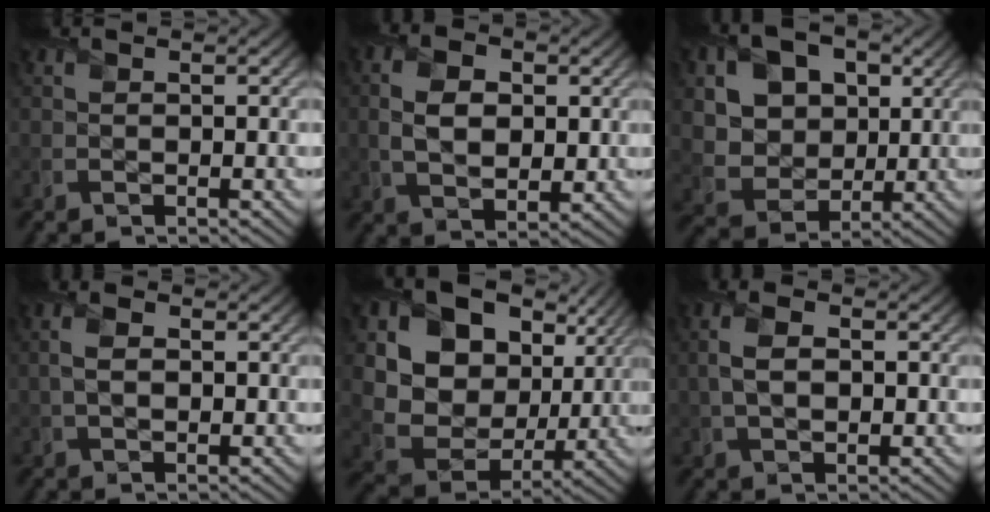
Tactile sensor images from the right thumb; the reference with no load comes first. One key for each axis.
{"total": 6.5, "fx": 0.6, "fy": 4.3, "fz": 4.8, "tx": -0.106, "ty": -0.005, "tz": 0.013}
{"total": 10.5, "fx": 3.6, "fy": 8.3, "fz": 5.3, "tx": -0.143, "ty": 0.006, "tz": 0.076}
{"total": 3.2, "fx": 0.4, "fy": 2.0, "fz": 2.4, "tx": -0.061, "ty": -0.001, "tz": 0.007}
{"total": 17.1, "fx": 6.1, "fy": 13.6, "fz": 8.4, "tx": -0.229, "ty": 0.037, "tz": 0.142}
{"total": 4.4, "fx": 0.3, "fy": 2.7, "fz": 3.5, "tx": -0.084, "ty": 0.001, "tz": 0.005}